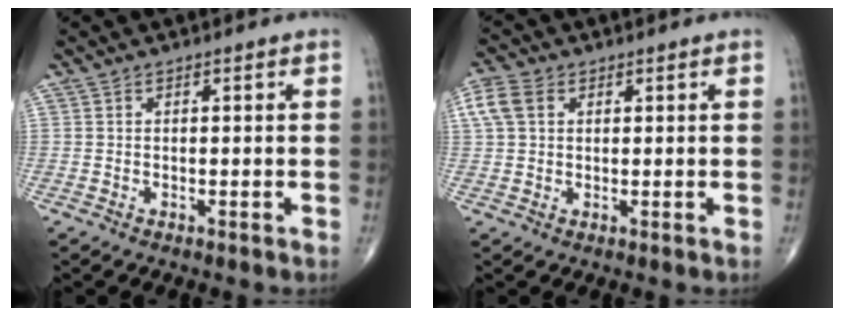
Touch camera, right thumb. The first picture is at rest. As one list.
[{"total": 5.8, "force": [1.9, 4.1, 3.6], "torque": [-0.085, 0.016, 0.036]}]